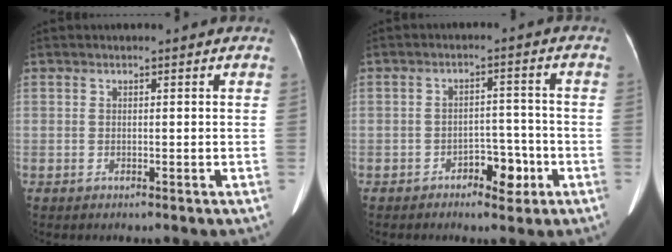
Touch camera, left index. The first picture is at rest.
{"total": 4.7, "force": [-2.6, 2.5, 3.0], "torque": [-0.035, 0.014, -0.038]}